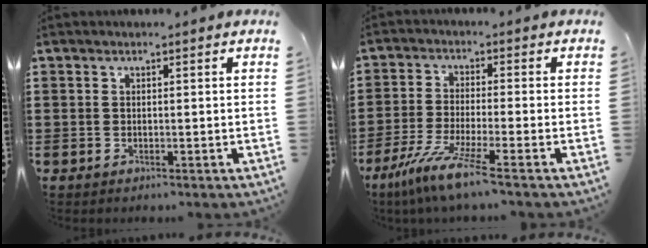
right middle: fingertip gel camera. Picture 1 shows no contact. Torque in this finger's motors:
{"motor_torque": [2.14, 0.00, 0.79, 0.21]}